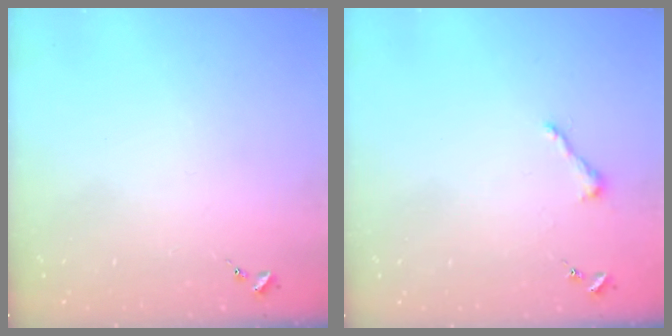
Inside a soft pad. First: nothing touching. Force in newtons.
{"total": 3.9, "press": 3.9, "slide": 0.3}